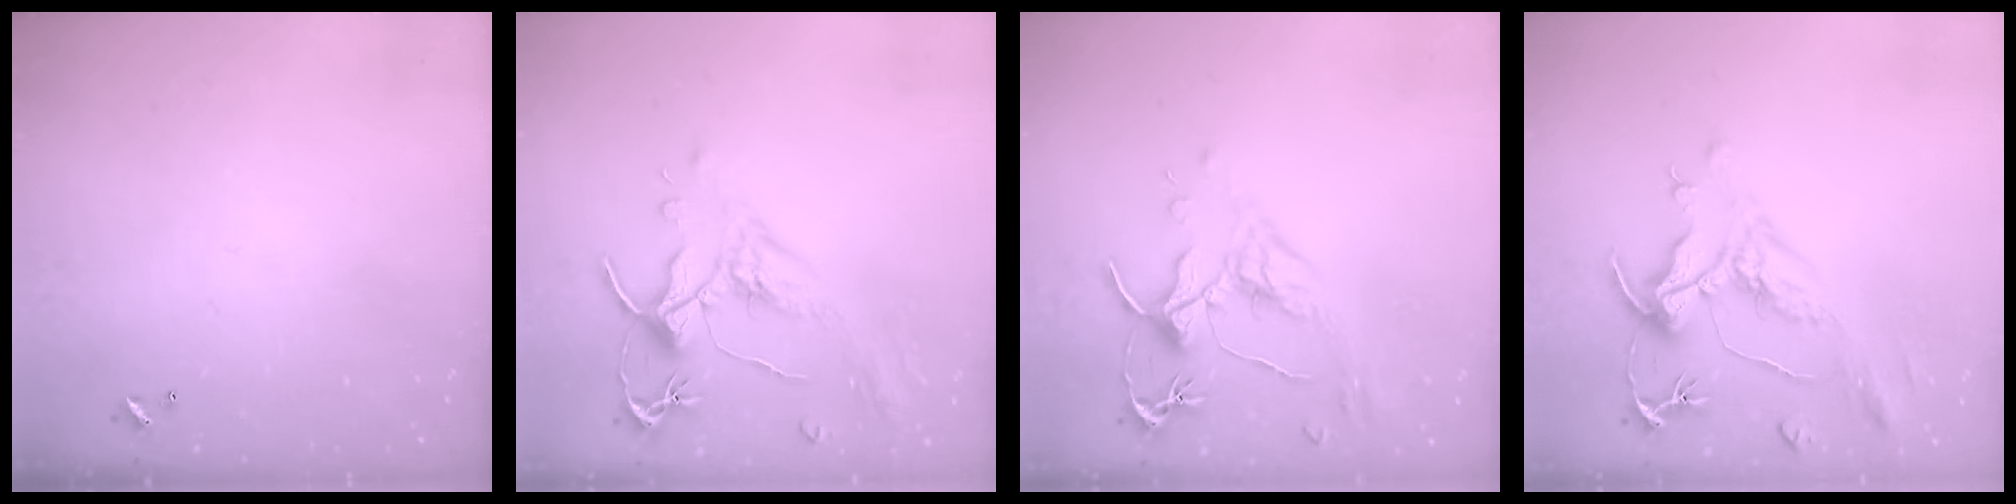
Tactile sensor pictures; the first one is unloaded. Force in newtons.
{"total": 1.8, "press": 1.2, "slide": 1.3}
{"total": 1.6, "press": 1.4, "slide": 0.7}
{"total": 1.8, "press": 0.8, "slide": 1.5}